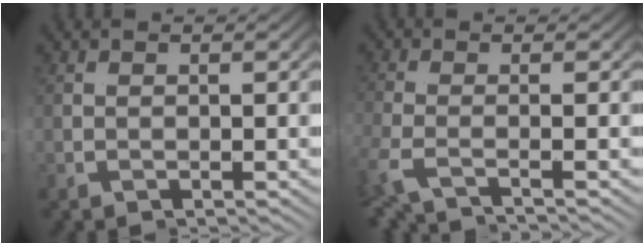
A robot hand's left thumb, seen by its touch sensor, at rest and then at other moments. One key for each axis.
{"total": 2.1, "fx": -1.1, "fy": -1.7, "fz": 0.4, "tx": -0.018, "ty": -0.002, "tz": -0.021}